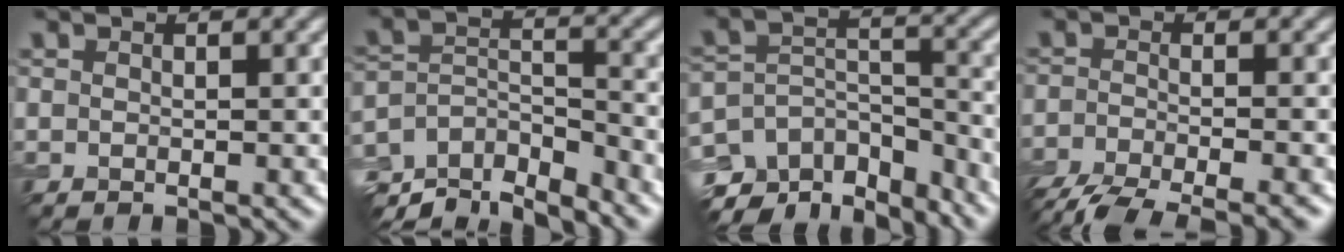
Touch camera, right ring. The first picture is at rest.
{"total": 7.2, "force": [-5.5, 2.7, 3.9], "torque": [-0.076, -0.005, -0.093]}
{"total": 7.5, "force": [-5.7, 4.0, 2.8], "torque": [-0.050, 0.013, -0.088]}
{"total": 8.1, "force": [-6.8, 2.1, 3.8], "torque": [-0.069, -0.024, -0.104]}